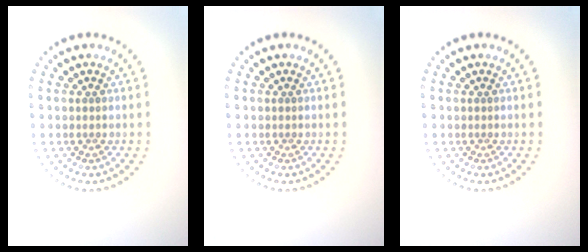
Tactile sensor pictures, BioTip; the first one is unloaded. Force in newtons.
{"total": 0.0}
{"total": 0.0}